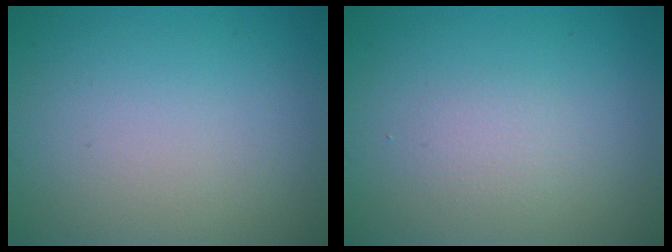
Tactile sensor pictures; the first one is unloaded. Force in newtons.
{"total": 1.2, "press": 1.2, "slide": 0.1}